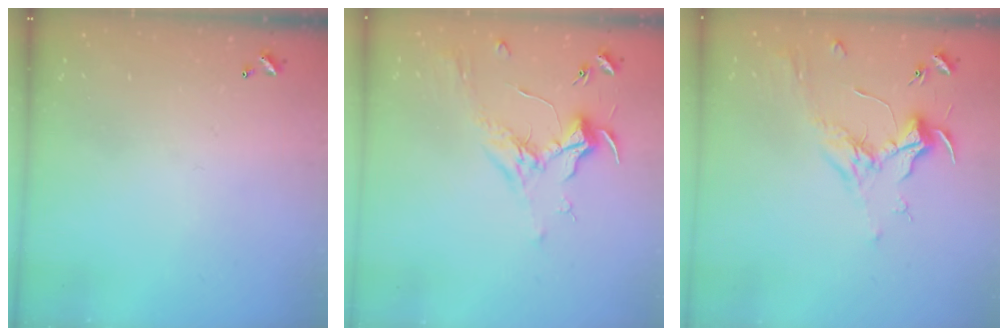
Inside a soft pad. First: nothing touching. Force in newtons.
{"total": 1.8, "press": 1.6, "slide": 0.7}
{"total": 1.8, "press": 1.6, "slide": 0.7}